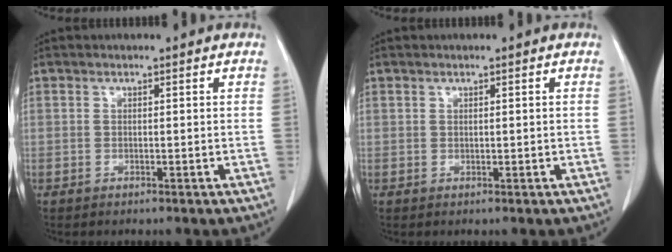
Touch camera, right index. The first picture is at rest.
{"total": 0.0}